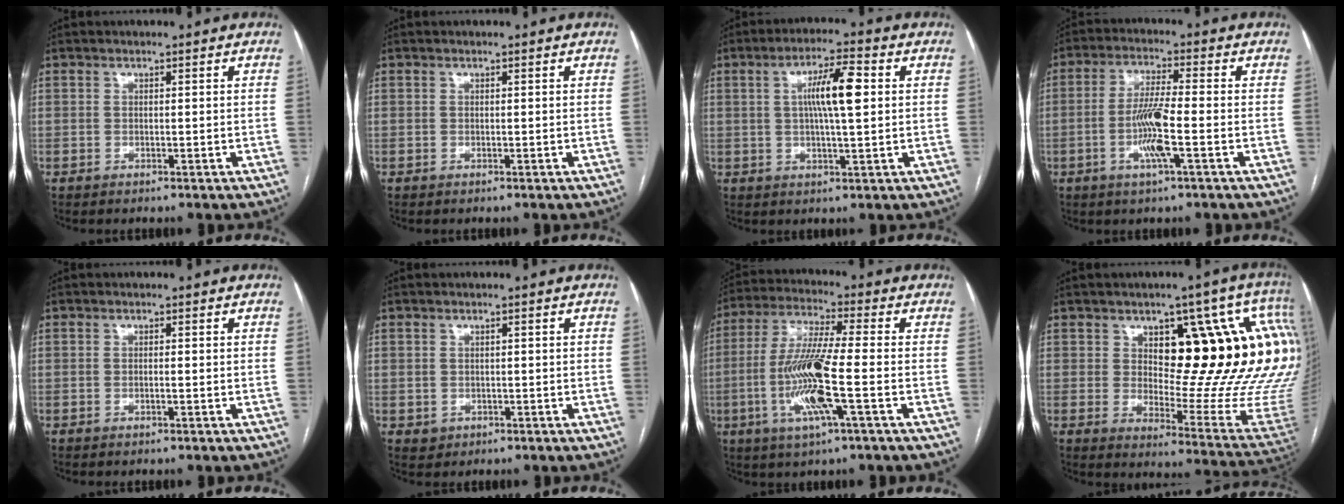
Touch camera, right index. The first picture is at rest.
{"total": 0.0}
{"total": 8.0, "force": [1.4, 0.9, 7.8], "torque": [-0.140, 0.010, 0.022]}
{"total": 7.5, "force": [-2.1, 0.0, 7.2], "torque": [-0.143, -0.004, -0.044]}
{"total": 0.6, "force": [-0.2, 0.0, 0.6], "torque": [-0.010, 0.001, -0.003]}
{"total": 1.8, "force": [-0.3, 1.8, 0.3], "torque": [0.000, 0.003, 0.003]}
{"total": 12.9, "force": [-3.2, 0.3, 12.5], "torque": [-0.261, -0.011, -0.068]}
{"total": 24.3, "force": [6.6, 7.0, 22.3], "torque": [-0.217, 0.029, 0.113]}